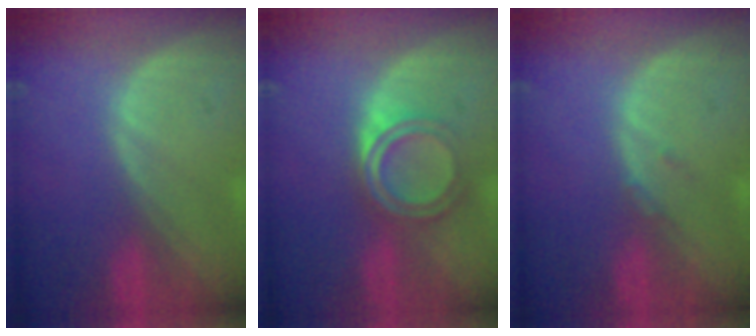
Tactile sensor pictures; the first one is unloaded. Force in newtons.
{"total": 5.3, "press": 4.9, "slide": 1.9}
{"total": 0.8, "press": 0.8, "slide": 0.1}